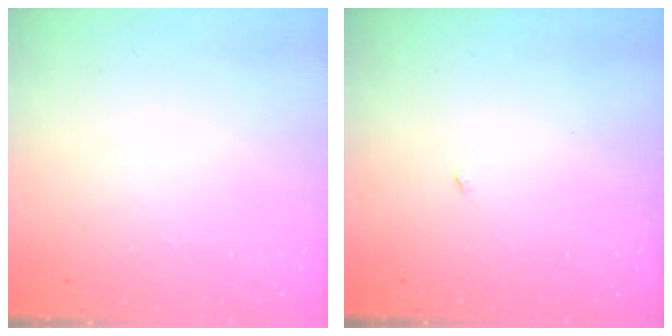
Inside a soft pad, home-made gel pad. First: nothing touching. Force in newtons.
{"total": 2.4, "press": 2.3, "slide": 0.4}